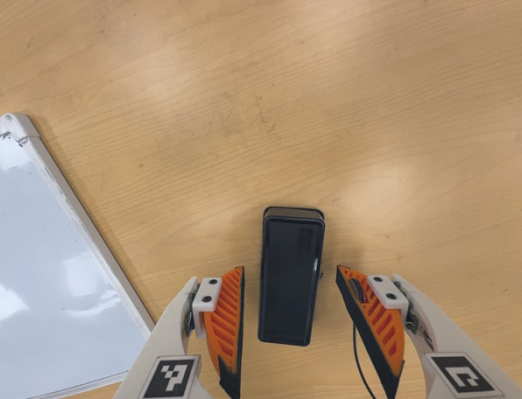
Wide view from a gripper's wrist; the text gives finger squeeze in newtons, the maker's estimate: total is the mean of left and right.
{"total": 0.0}